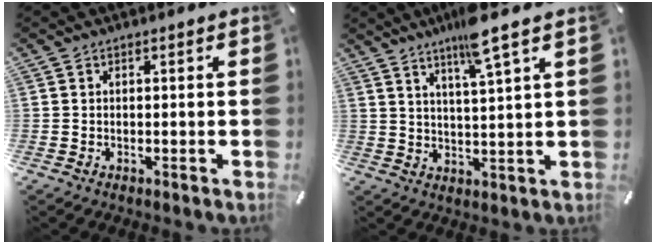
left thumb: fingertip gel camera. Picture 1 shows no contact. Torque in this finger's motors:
{"motor_torque": [1.41, 0.69, 0.18, -0.25, 0.31]}